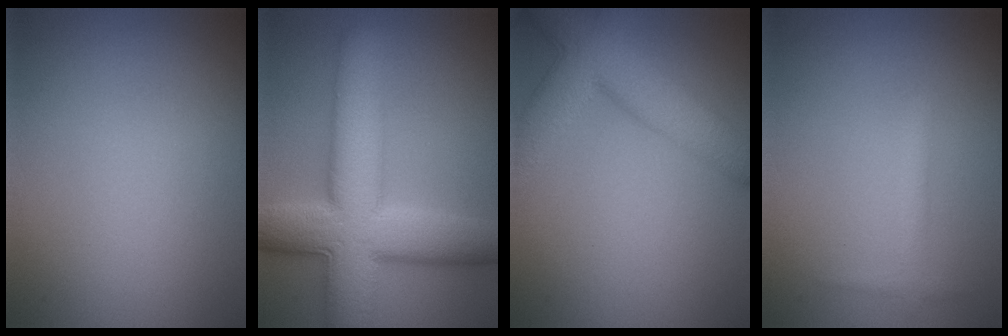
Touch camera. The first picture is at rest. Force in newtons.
{"total": 10.3, "press": 10.3, "slide": 0.4}
{"total": 6.7, "press": 6.7, "slide": 0.4}
{"total": 1.1, "press": 1.1, "slide": 0.1}